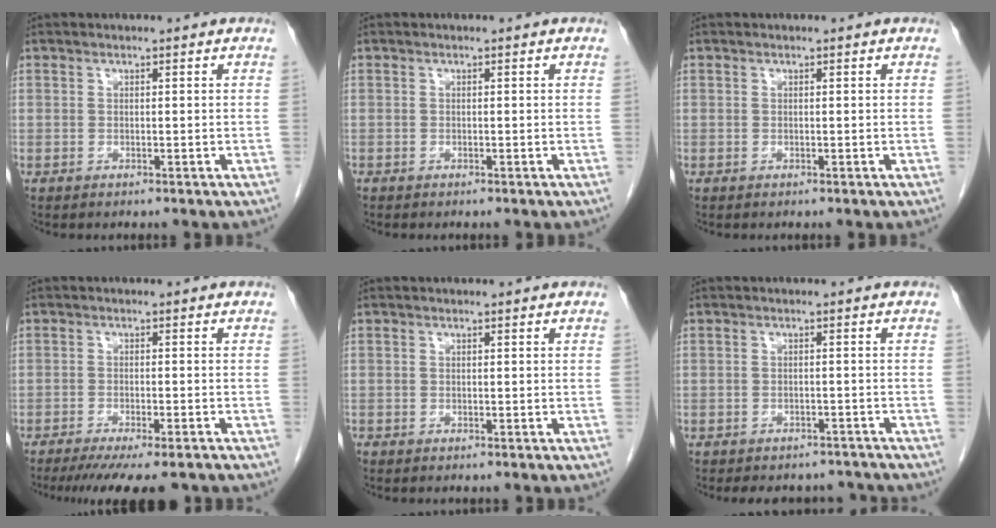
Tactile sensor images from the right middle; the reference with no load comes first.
{"total": 0.0}
{"total": 0.0}
{"total": 11.3, "force": [-9.3, 1.6, 6.2], "torque": [-0.086, -0.024, -0.132]}
{"total": 0.0}
{"total": 8.5, "force": [-7.6, 3.2, 1.7], "torque": [-0.027, 0.007, -0.085]}